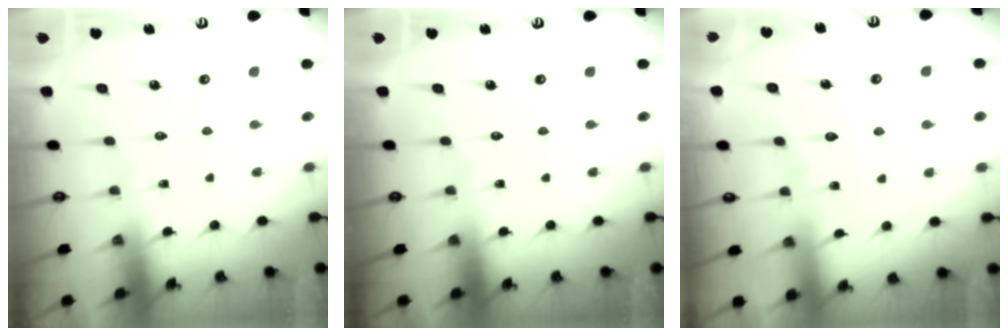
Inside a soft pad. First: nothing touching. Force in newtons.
{"total": 0.0}
{"total": 5.6, "press": 5.6, "slide": 0.6}